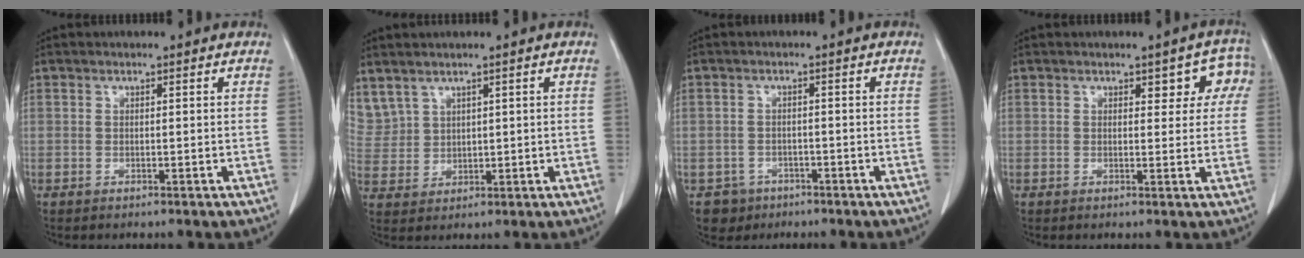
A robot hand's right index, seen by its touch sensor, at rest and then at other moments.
{"total": 7.4, "force": [4.9, 5.0, 2.4], "torque": [-0.079, 0.018, 0.123]}
{"total": 3.4, "force": [-1.9, 2.8, -0.2], "torque": [0.006, 0.011, -0.030]}
{"total": 4.6, "force": [2.1, 2.6, 3.2], "torque": [-0.012, 0.012, 0.018]}